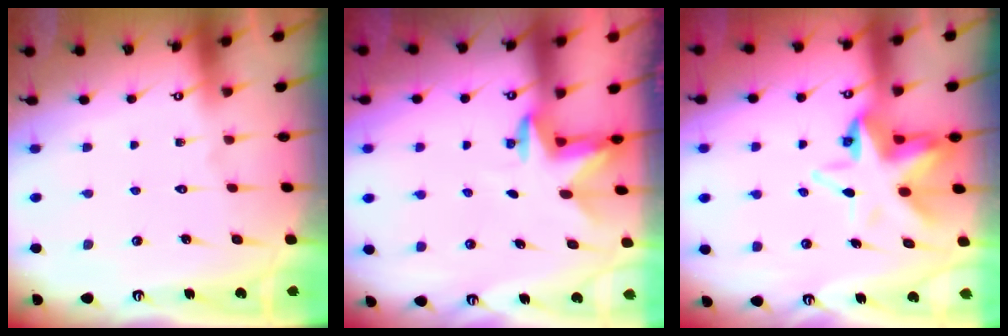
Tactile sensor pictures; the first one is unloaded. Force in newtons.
{"total": 2.8, "press": 2.8, "slide": 0.2}
{"total": 9.9, "press": 9.7, "slide": 1.9}